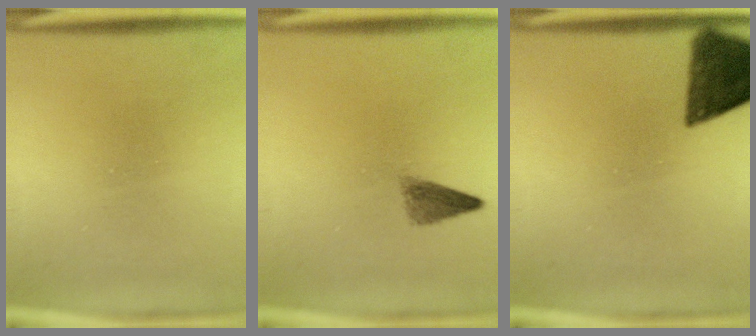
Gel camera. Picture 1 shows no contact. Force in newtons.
{"total": 2.5}
{"total": 10.6}